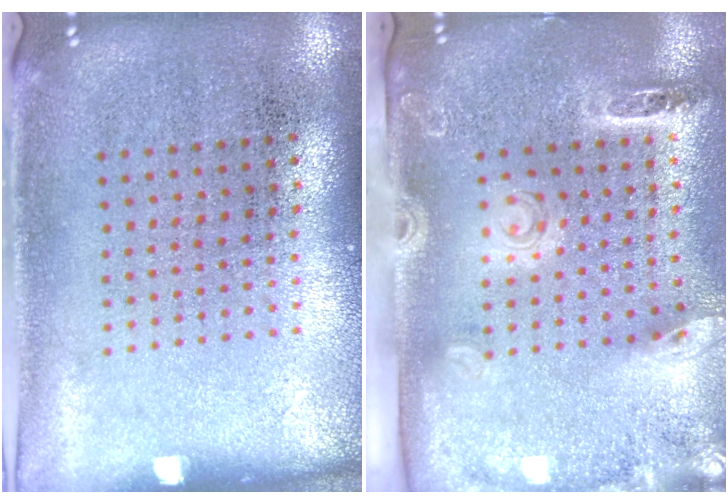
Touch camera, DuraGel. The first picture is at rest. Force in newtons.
{"total": 2.7, "press": 2.0, "slide": 1.8}